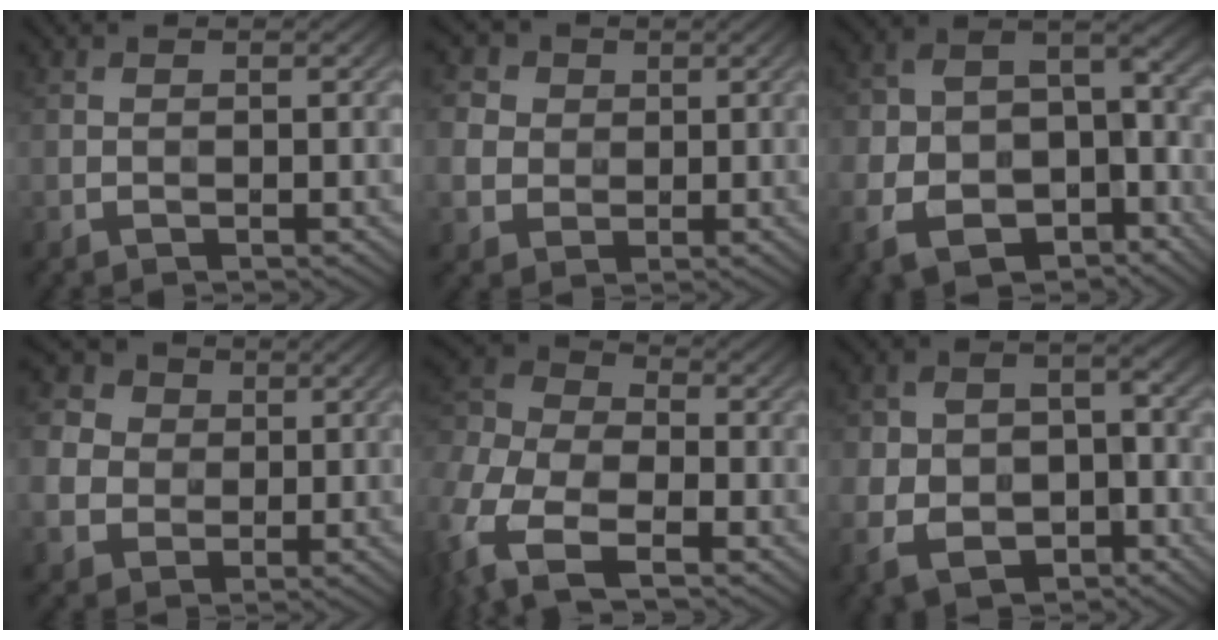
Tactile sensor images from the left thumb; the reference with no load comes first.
{"total": 5.4, "force": [1.2, 5.0, 1.7], "torque": [-0.079, 0.010, 0.008]}
{"total": 13.4, "force": [-6.6, 8.6, 7.8], "torque": [-0.168, -0.049, -0.109]}
{"total": 8.0, "force": [1.0, 7.2, 3.2], "torque": [-0.130, 0.008, 0.010]}
{"total": 12.2, "force": [-4.9, 7.4, 8.4], "torque": [-0.229, -0.012, -0.103]}
{"total": 10.5, "force": [-4.3, 7.5, 6.0], "torque": [-0.121, -0.037, -0.072]}